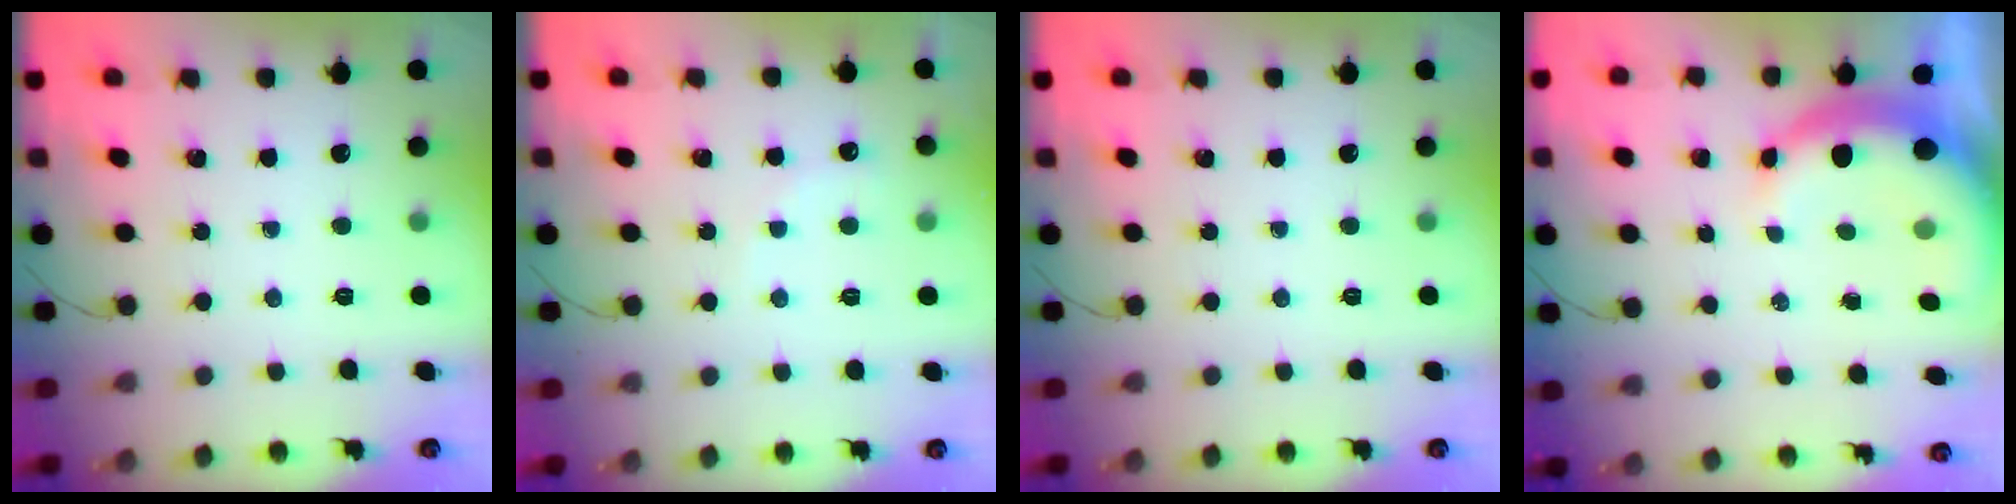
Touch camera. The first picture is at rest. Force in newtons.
{"total": 6.0, "press": 5.9, "slide": 1.3}
{"total": 0.0}
{"total": 8.4, "press": 8.2, "slide": 1.4}